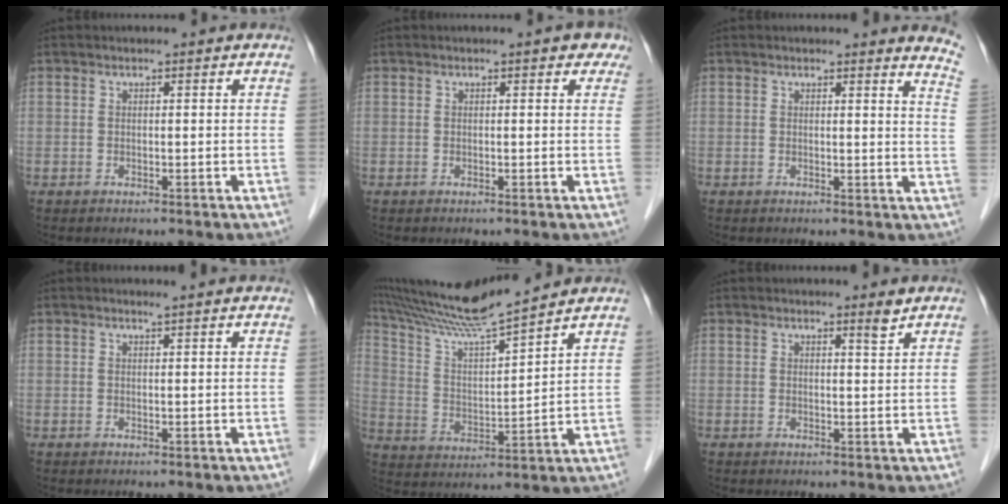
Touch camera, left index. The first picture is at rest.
{"total": 2.0, "force": [1.0, 1.0, 1.4], "torque": [-0.007, 0.009, 0.007]}
{"total": 5.3, "force": [5.1, -0.1, 1.5], "torque": [-0.015, -0.046, 0.022]}
{"total": 0.8, "force": [0.7, -0.3, 0.3], "torque": [-0.013, -0.003, 0.016]}
{"total": 12.7, "force": [11.8, -2.0, 4.4], "torque": [-0.093, 0.000, 0.219]}
{"total": 1.3, "force": [1.1, -0.3, 0.6], "torque": [-0.016, -0.008, 0.019]}